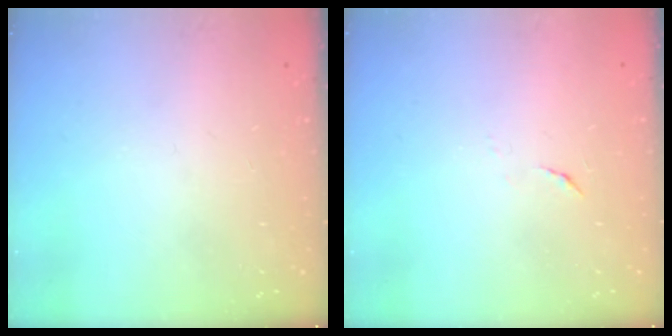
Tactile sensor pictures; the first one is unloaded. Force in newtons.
{"total": 3.9, "press": 3.9, "slide": 0.4}